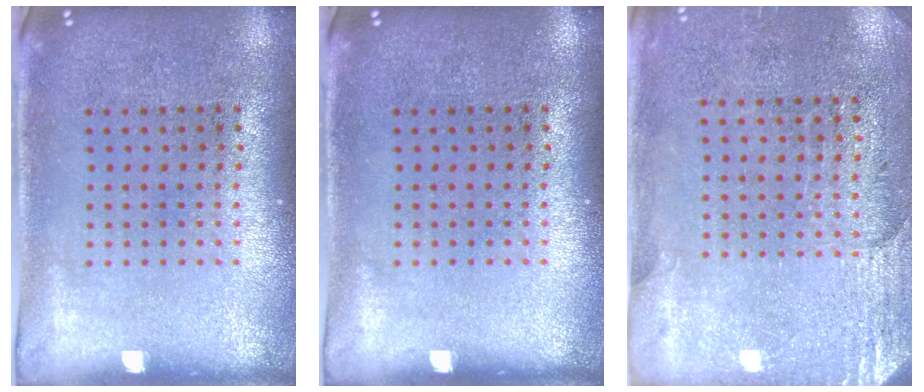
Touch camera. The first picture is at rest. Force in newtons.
{"total": 0.0}
{"total": 2.7, "press": 2.3, "slide": 1.4}